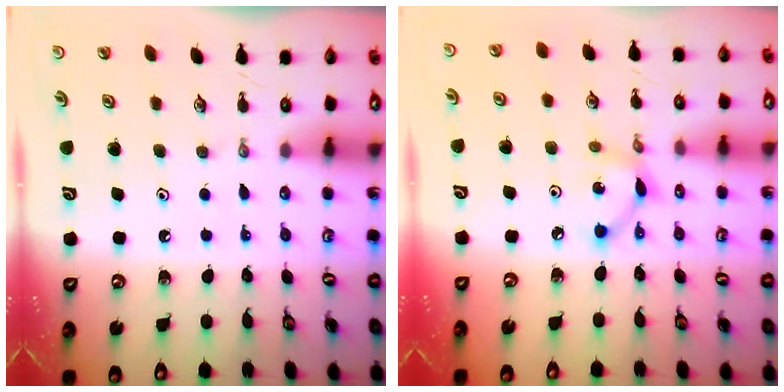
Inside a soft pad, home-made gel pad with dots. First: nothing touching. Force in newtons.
{"total": 6.0, "press": 6.0, "slide": 0.2}